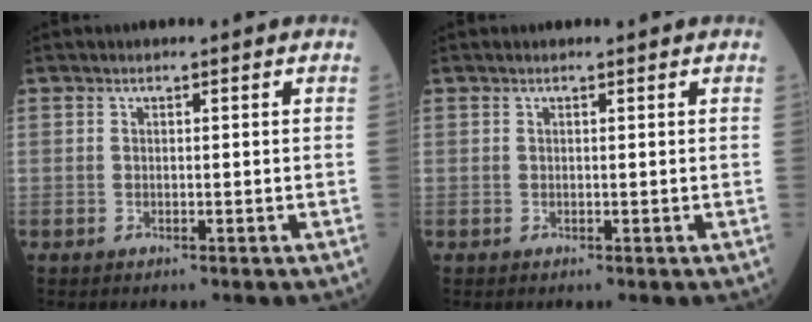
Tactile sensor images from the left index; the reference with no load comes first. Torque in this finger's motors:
{"motor_torque": [0.15, -0.17, -0.04, -0.01]}